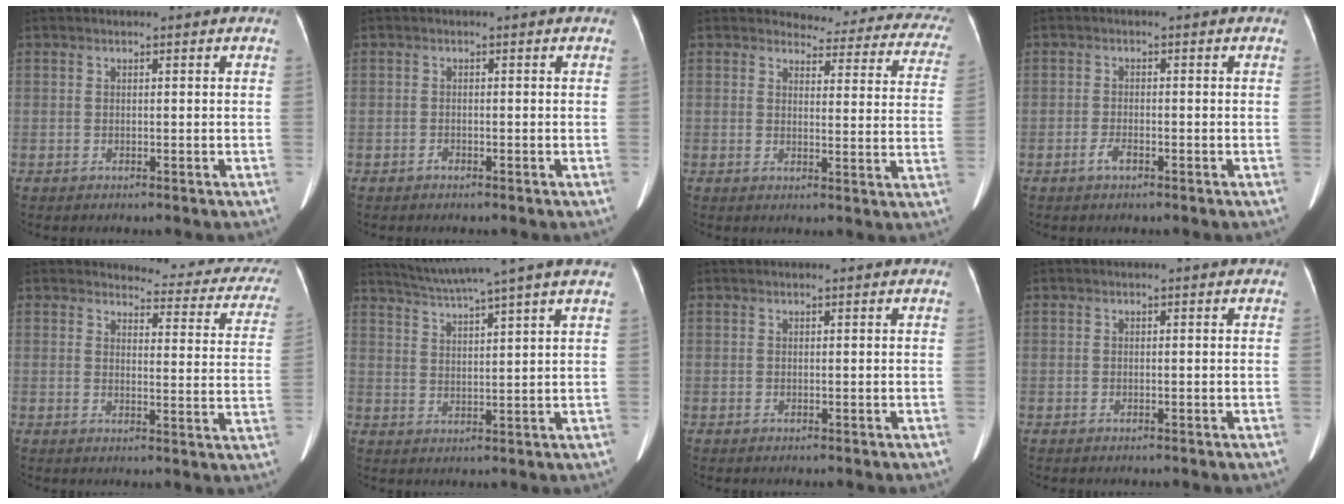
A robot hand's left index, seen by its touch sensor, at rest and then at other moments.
{"total": 0.6, "force": [-0.6, 0.1, 0.0], "torque": [-0.004, -0.008, -0.010]}
{"total": 16.3, "force": [15.2, 4.5, 3.5], "torque": [-0.005, -0.057, 0.135]}
{"total": 1.7, "force": [-1.3, 0.4, 1.1], "torque": [-0.026, -0.008, -0.022]}
{"total": 14.8, "force": [14.0, 3.5, 3.2], "torque": [-0.003, -0.067, 0.123]}
{"total": 10.5, "force": [9.0, -2.2, 4.9], "torque": [-0.089, 0.009, 0.134]}
{"total": 0.7, "force": [0.6, 0.1, 0.2], "torque": [-0.004, 0.019, 0.014]}
{"total": 0.0}